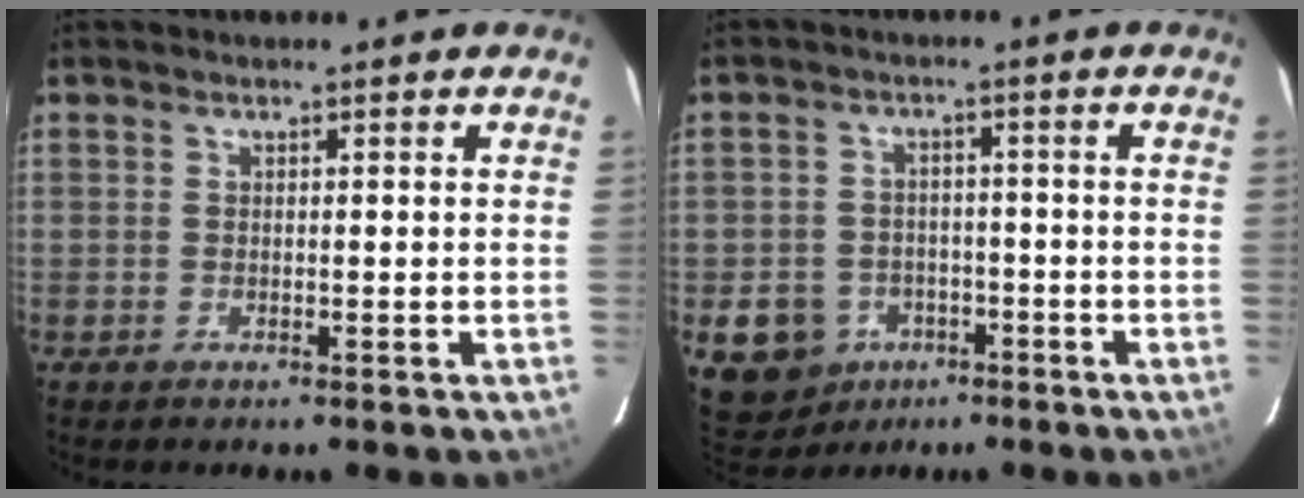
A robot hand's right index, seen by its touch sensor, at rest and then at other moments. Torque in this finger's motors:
{"motor_torque": [-0.02, -0.05, -0.63, -0.15]}